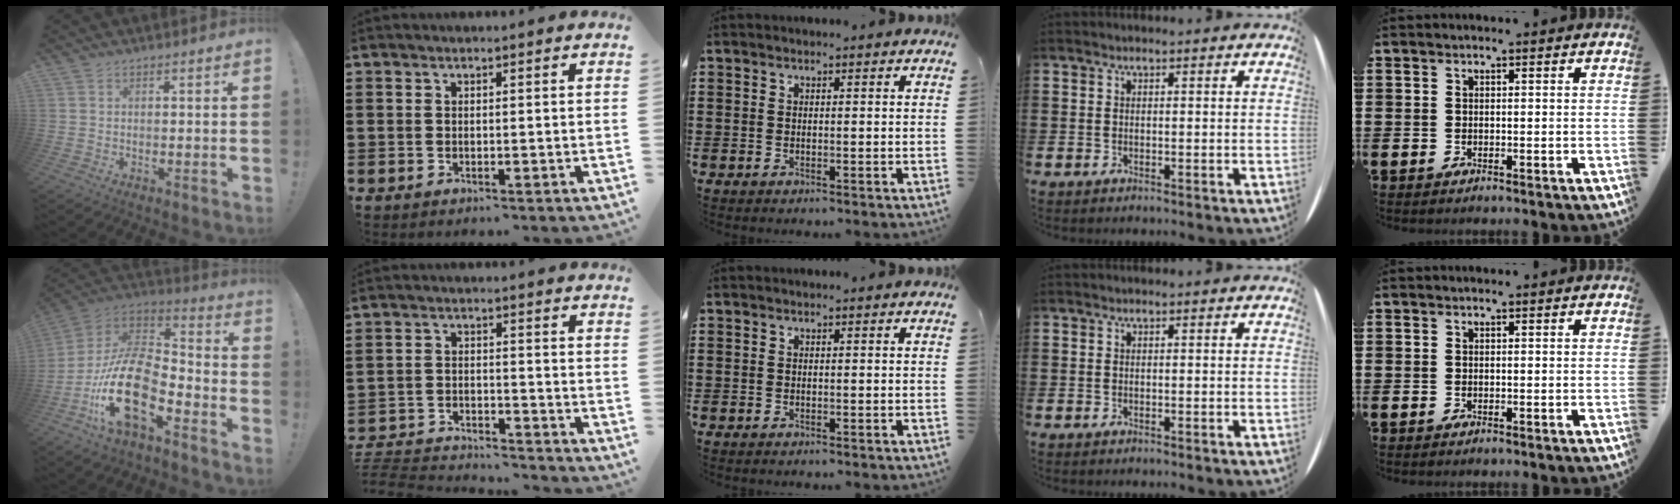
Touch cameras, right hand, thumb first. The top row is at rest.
{"thumb": {"total": 22.0, "force": [-9.2, 10.1, 17.2], "torque": [-0.363, 0.033, -0.160]}, "index": {"total": 4.1, "force": [-4.1, 0.3, 0.4], "torque": [-0.027, -0.005, -0.091]}}